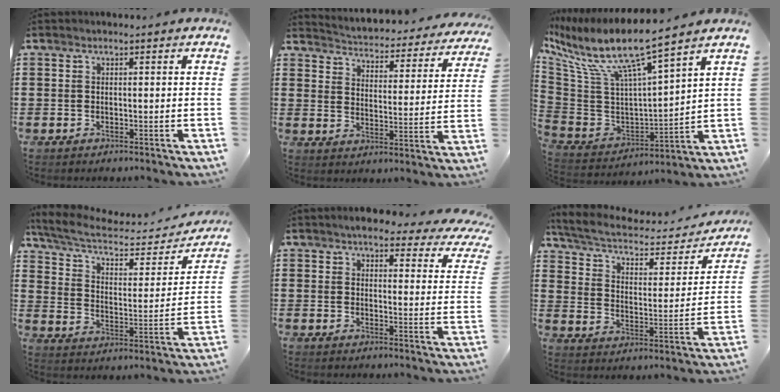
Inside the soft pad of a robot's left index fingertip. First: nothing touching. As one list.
[{"total": 3.1, "force": [3.0, -0.2, 0.2], "torque": [-0.026, -0.037, 0.043]}, {"total": 9.9, "force": [6.6, 1.1, 7.3], "torque": [-0.172, -0.056, 0.103]}, {"total": 6.8, "force": [4.9, 2.2, 4.1], "torque": [-0.103, -0.031, 0.083]}, {"total": 4.9, "force": [4.2, 0.9, 2.3], "torque": [-0.045, -0.022, 0.070]}, {"total": 5.2, "force": [3.7, 1.8, 3.1], "torque": [-0.079, -0.026, 0.059]}]